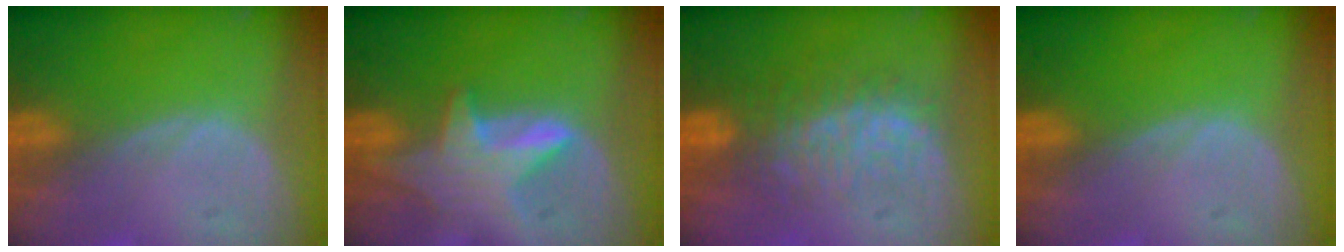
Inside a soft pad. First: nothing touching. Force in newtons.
{"total": 6.1, "press": 6.1, "slide": 0.1}
{"total": 7.6, "press": 7.5, "slide": 1.2}
{"total": 0.0}